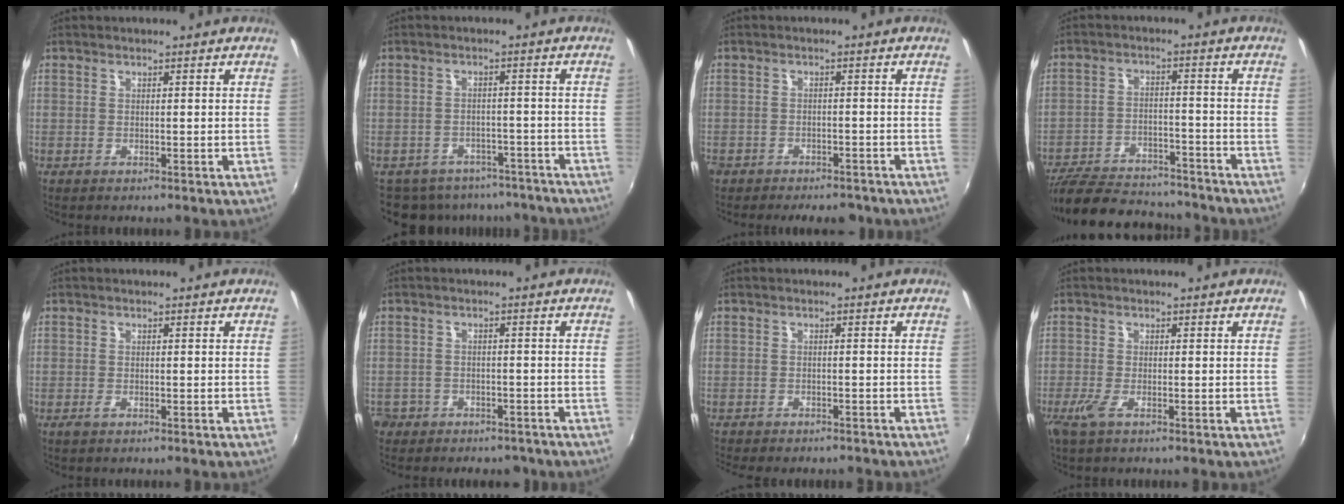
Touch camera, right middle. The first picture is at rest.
{"total": 13.9, "force": [-11.4, 6.8, 4.1], "torque": [-0.094, 0.006, -0.139]}
{"total": 8.0, "force": [-6.3, 3.8, 3.0], "torque": [-0.081, -0.012, -0.090]}
{"total": 19.1, "force": [-16.6, 5.8, 7.4], "torque": [-0.167, -0.007, -0.242]}
{"total": 1.0, "force": [-0.6, 0.4, 0.6], "torque": [-0.012, -0.003, -0.012]}
{"total": 7.6, "force": [-4.9, 5.4, 1.9], "torque": [-0.061, 0.012, -0.064]}
{"total": 6.4, "force": [-5.7, 1.6, 2.5], "torque": [-0.059, -0.016, -0.082]}
{"total": 2.5, "force": [-1.4, 0.3, 2.1], "torque": [-0.045, -0.009, -0.027]}